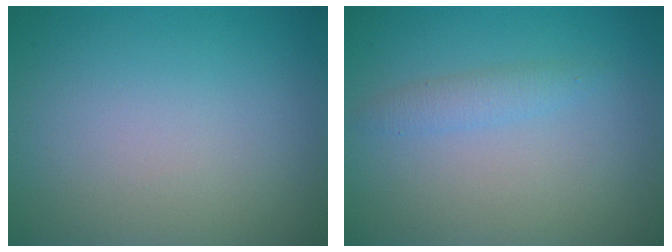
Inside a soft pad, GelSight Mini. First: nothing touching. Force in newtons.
{"total": 1.4, "press": 1.4, "slide": 0.0}